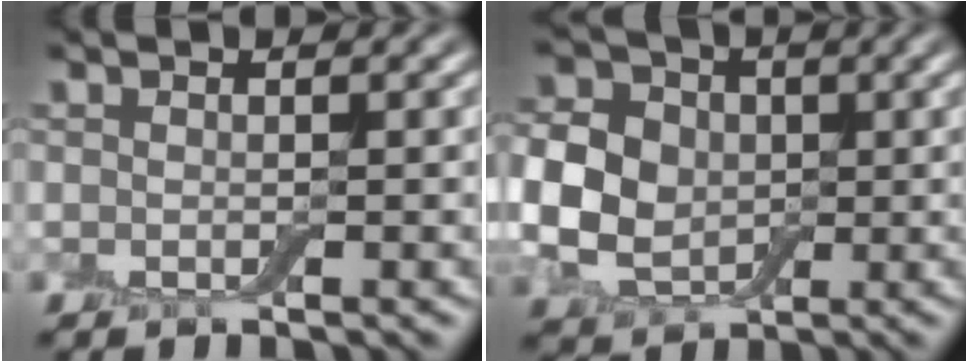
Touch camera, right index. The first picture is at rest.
{"total": 7.1, "force": [0.1, 5.8, 4.1], "torque": [-0.096, 0.006, -0.005]}